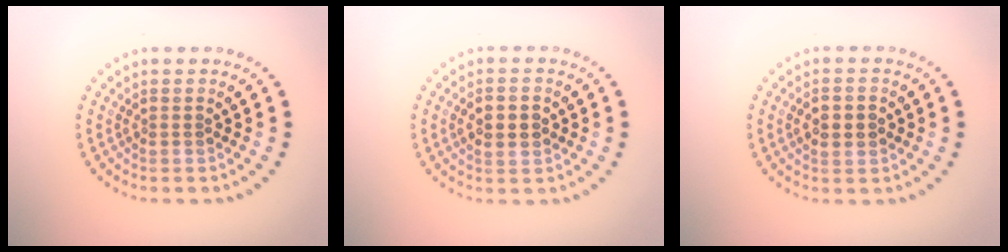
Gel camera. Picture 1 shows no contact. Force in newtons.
{"total": 2.4, "press": 2.4, "slide": 0.1}
{"total": 3.1, "press": 3.1, "slide": 0.1}